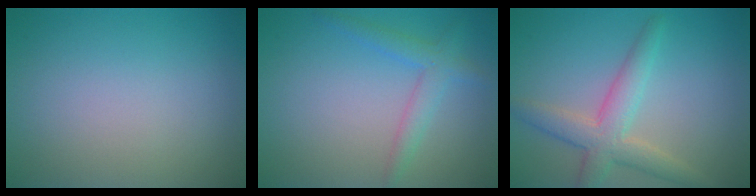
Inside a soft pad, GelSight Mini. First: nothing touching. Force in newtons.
{"total": 2.5, "press": 2.5, "slide": 0.1}
{"total": 4.2, "press": 4.2, "slide": 0.3}